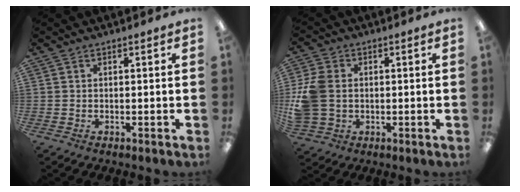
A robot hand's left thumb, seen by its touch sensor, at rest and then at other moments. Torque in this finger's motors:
{"motor_torque": [1.17, 1.73, 1.49, 0.21, 0.14]}